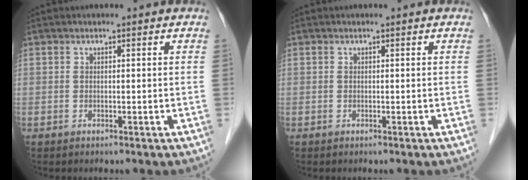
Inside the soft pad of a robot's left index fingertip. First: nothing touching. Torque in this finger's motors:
{"motor_torque": [0.00, 0.00, 0.00, 0.00]}